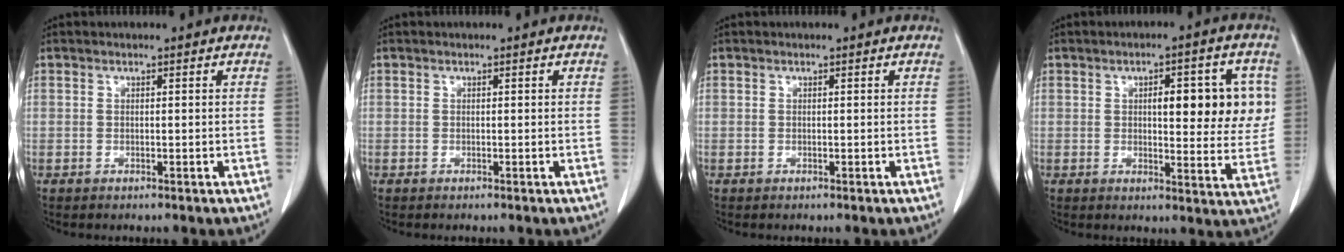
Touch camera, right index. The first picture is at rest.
{"total": 0.0}
{"total": 0.0}
{"total": 10.9, "force": [2.5, 3.6, 10.0], "torque": [-0.120, 0.012, 0.032]}